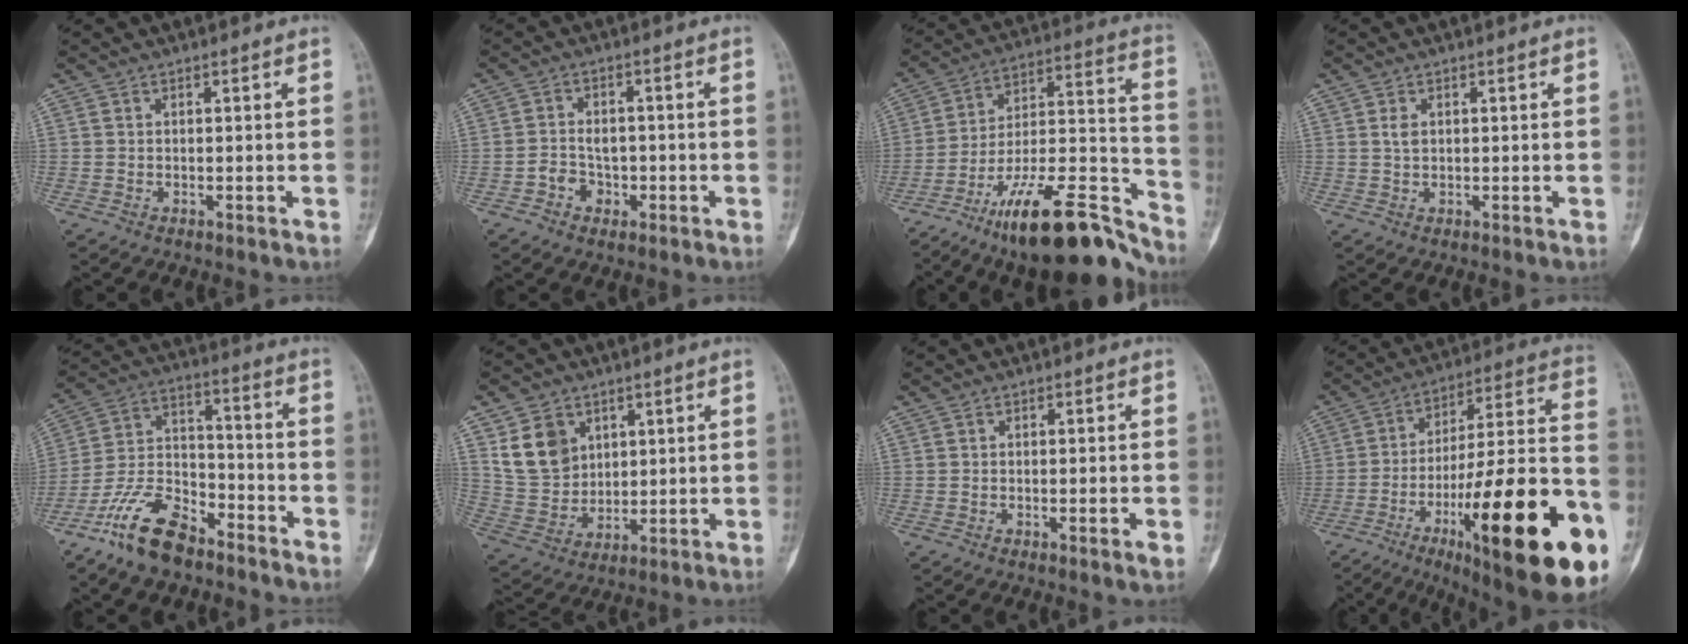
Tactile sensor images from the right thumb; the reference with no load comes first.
{"total": 4.4, "force": [-1.9, 3.5, 2.0], "torque": [-0.013, 0.022, -0.032]}
{"total": 25.3, "force": [-18.0, 7.3, 16.2], "torque": [-0.196, 0.106, -0.298]}
{"total": 1.7, "force": [0.5, 1.1, 1.2], "torque": [-0.023, 0.000, 0.011]}
{"total": 14.0, "force": [-10.0, 6.3, 7.5], "torque": [-0.137, 0.068, -0.196]}
{"total": 10.6, "force": [4.6, 8.2, 4.9], "torque": [-0.071, -0.022, 0.104]}
{"total": 1.9, "force": [-0.5, 0.2, 1.8], "torque": [-0.029, -0.004, -0.008]}
{"total": 33.8, "force": [-13.2, 7.4, 30.2], "torque": [-0.388, 0.055, -0.195]}